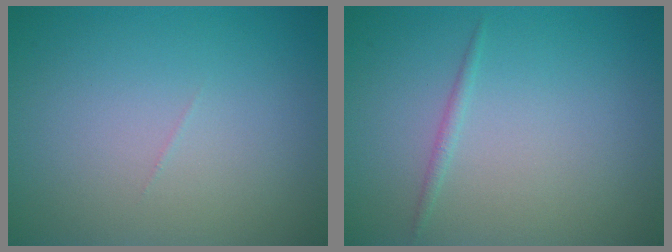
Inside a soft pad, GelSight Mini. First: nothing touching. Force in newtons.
{"total": 0.7, "press": 0.7, "slide": 0.0}